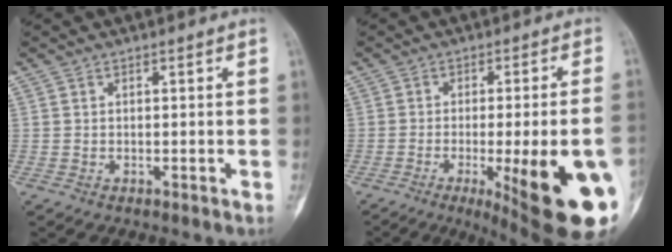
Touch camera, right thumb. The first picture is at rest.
{"total": 22.9, "force": [-7.3, 5.2, 21.0], "torque": [-0.216, -0.004, -0.080]}